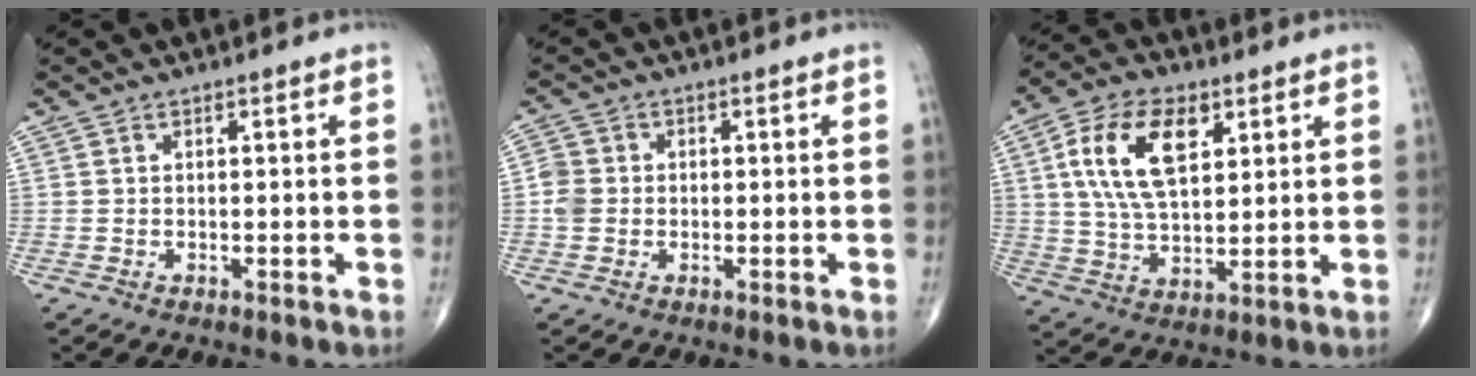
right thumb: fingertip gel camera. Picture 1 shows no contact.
{"total": 3.4, "force": [-0.3, 3.1, 1.5], "torque": [-0.023, 0.005, -0.009]}
{"total": 14.2, "force": [4.8, 7.5, 11.0], "torque": [-0.198, -0.008, 0.091]}